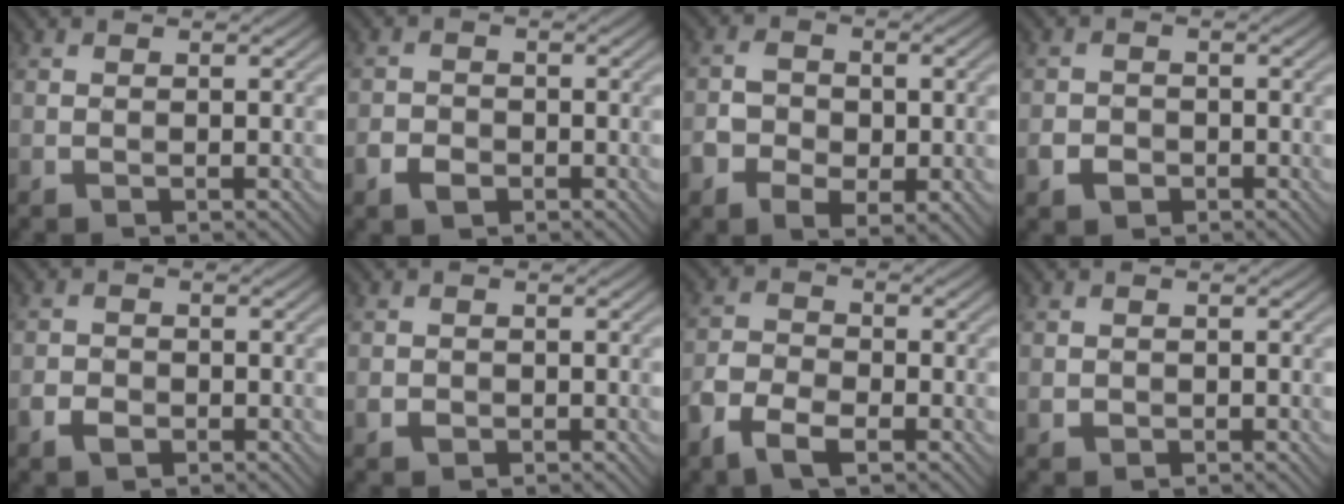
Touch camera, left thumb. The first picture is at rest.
{"total": 2.4, "force": [-1.3, 1.6, 1.1], "torque": [-0.022, -0.003, -0.027]}
{"total": 7.8, "force": [-2.8, 4.8, 5.5], "torque": [-0.103, -0.019, -0.034]}
{"total": 2.5, "force": [-1.3, 1.9, 0.9], "torque": [-0.015, -0.003, -0.025]}
{"total": 2.2, "force": [-1.2, 1.5, 1.1], "torque": [-0.023, -0.003, -0.024]}
{"total": 1.1, "force": [-0.4, 0.9, 0.4], "torque": [-0.007, -0.006, -0.009]}
{"total": 5.7, "force": [-3.5, 2.8, 3.6], "torque": [-0.078, -0.006, -0.076]}
{"total": 0.8, "force": [-0.2, 0.8, 0.2], "torque": [-0.004, -0.007, -0.002]}